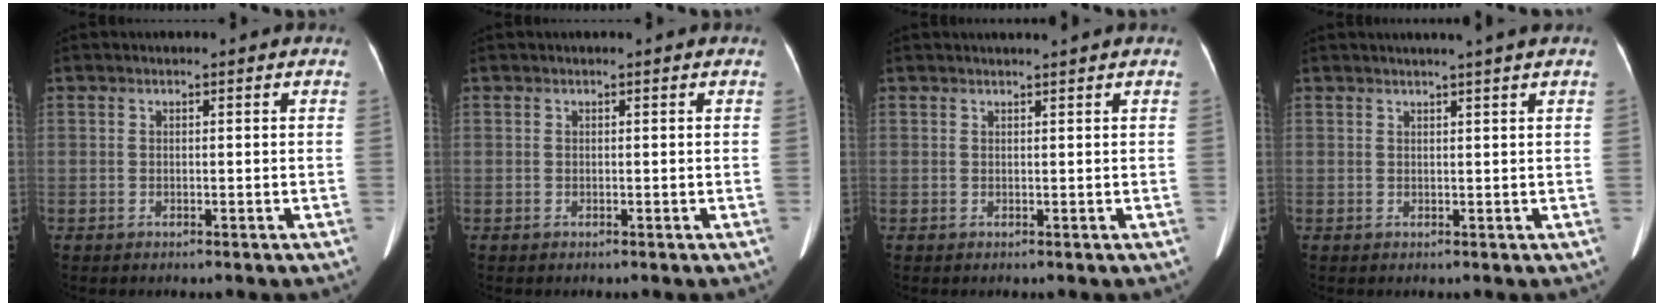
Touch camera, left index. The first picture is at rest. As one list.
[{"total": 0.0}, {"total": 1.7, "force": [1.5, -0.5, 0.6], "torque": [-0.010, 0.006, 0.027]}, {"total": 3.3, "force": [2.7, -0.9, 1.7], "torque": [-0.021, 0.008, 0.035]}]